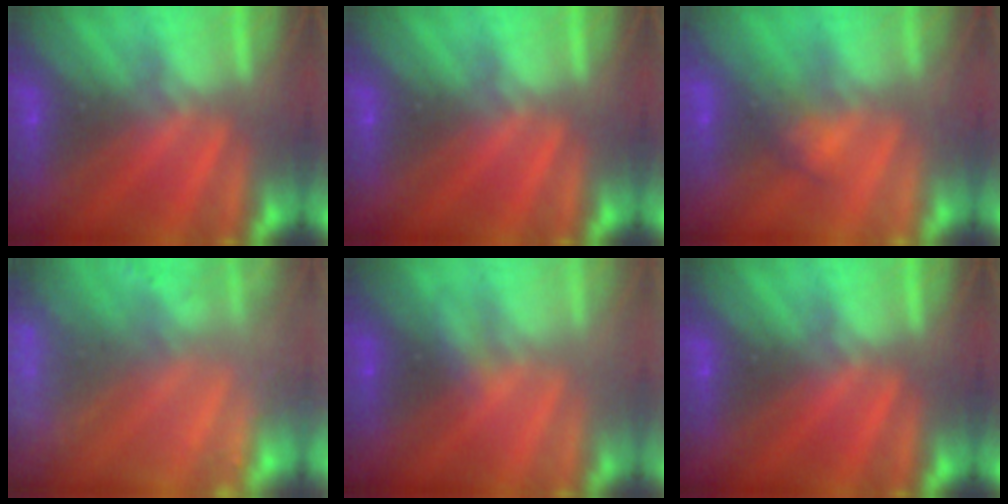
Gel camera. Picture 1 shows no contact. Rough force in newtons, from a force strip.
{"total": 0.0}
{"total": 2.9}
{"total": 6.0}
{"total": 2.1}
{"total": 0.0}